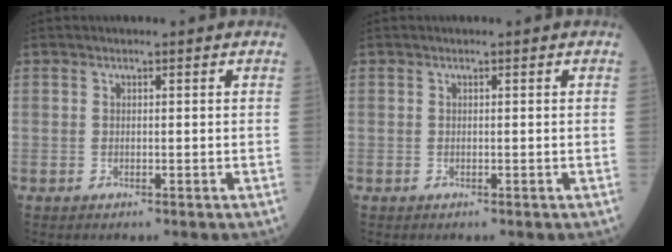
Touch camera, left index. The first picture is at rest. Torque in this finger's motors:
{"motor_torque": [0.00, 0.00, 0.00, 0.00]}